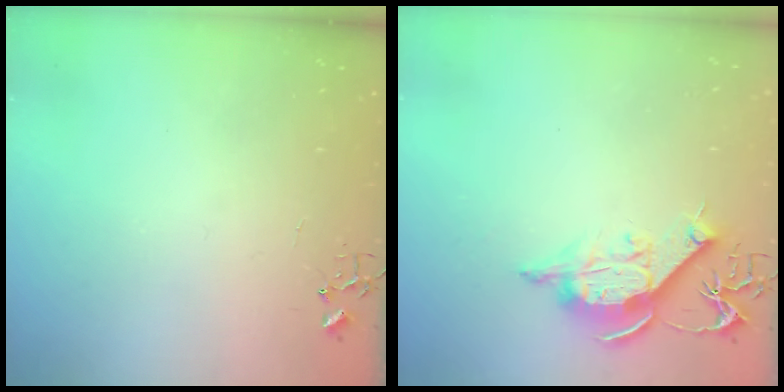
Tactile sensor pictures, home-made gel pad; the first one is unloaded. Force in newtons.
{"total": 11.5, "press": 11.4, "slide": 1.3}